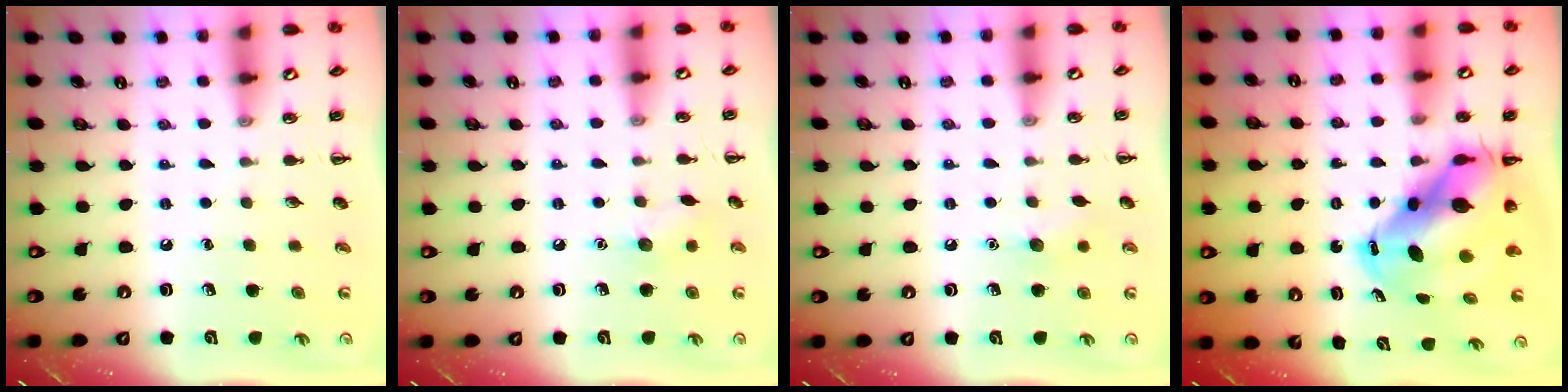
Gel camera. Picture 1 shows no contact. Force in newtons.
{"total": 6.9, "press": 6.8, "slide": 1.3}
{"total": 6.5, "press": 6.3, "slide": 1.7}
{"total": 11.6, "press": 11.3, "slide": 2.9}